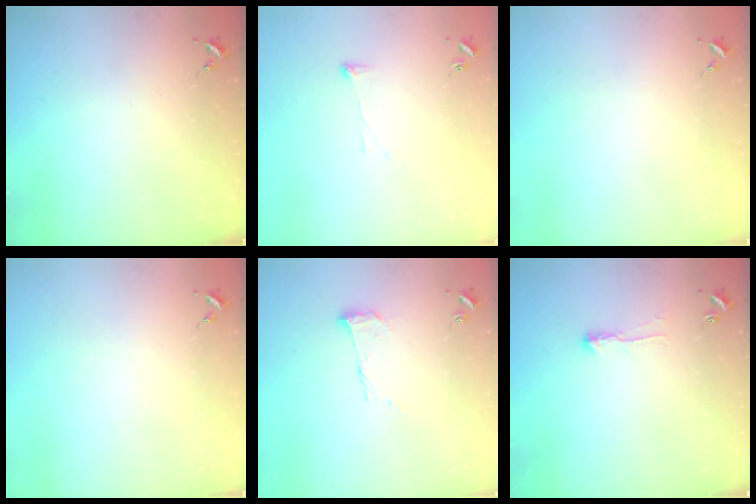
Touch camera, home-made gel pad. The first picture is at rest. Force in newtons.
{"total": 3.7, "press": 3.6, "slide": 0.7}
{"total": 0.0}
{"total": 0.0}
{"total": 9.4, "press": 9.4, "slide": 0.2}
{"total": 3.9, "press": 3.8, "slide": 0.6}